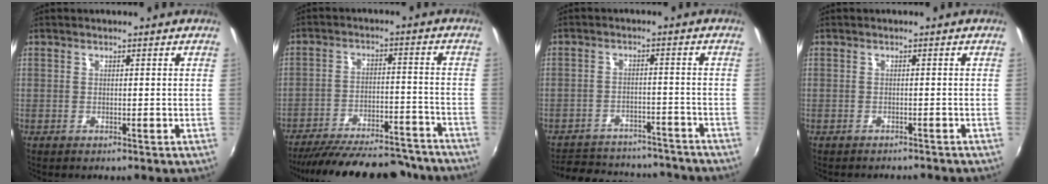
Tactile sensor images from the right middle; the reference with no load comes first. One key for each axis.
{"total": 25.4, "fx": -22.5, "fy": 6.6, "fz": 9.6, "tx": -0.186, "ty": -0.004, "tz": -0.299}
{"total": 20.4, "fx": -17.8, "fy": 7.1, "fz": 7.0, "tx": -0.150, "ty": 0.021, "tz": -0.225}
{"total": 3.5, "fx": -3.2, "fy": 0.9, "fz": 1.0, "tx": -0.024, "ty": -0.011, "tz": -0.044}